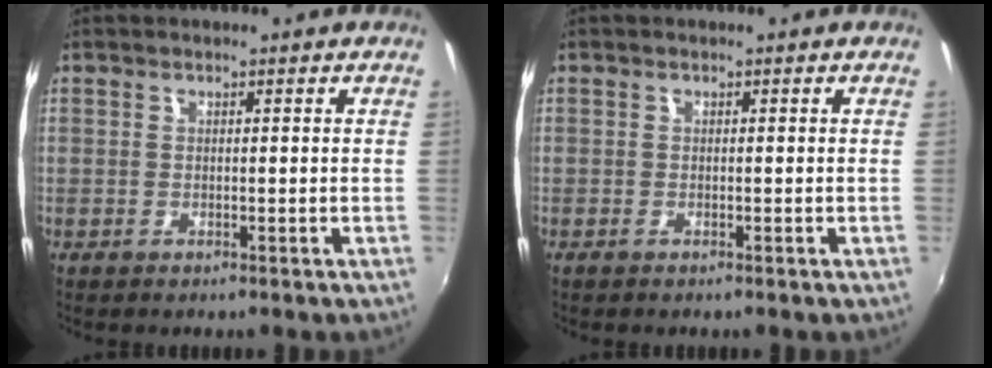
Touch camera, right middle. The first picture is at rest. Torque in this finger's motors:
{"motor_torque": [-0.29, -0.10, -0.04, 0.00]}